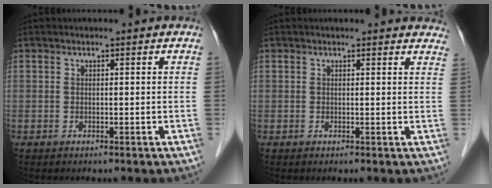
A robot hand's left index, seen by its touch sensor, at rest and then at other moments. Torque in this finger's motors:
{"motor_torque": [0.59, -0.76, 0.02, 0.00]}